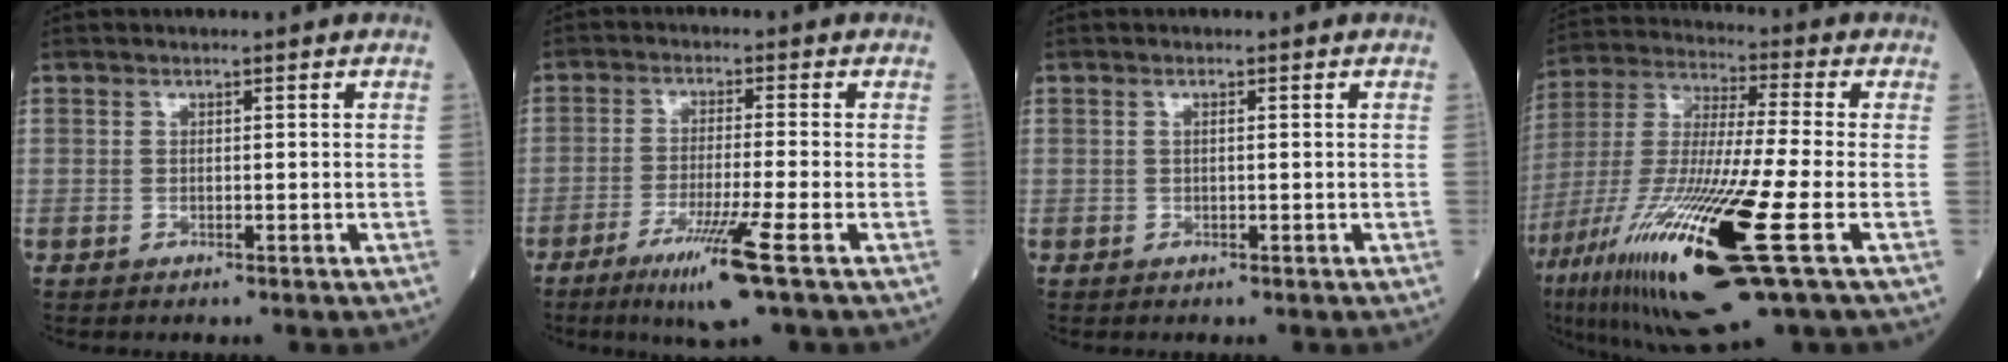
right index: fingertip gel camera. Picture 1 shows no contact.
{"total": 8.6, "force": [-4.4, -1.0, 7.3], "torque": [-0.131, -0.027, -0.081]}
{"total": 0.8, "force": [0.2, 0.1, 0.7], "torque": [-0.019, 0.000, 0.004]}
{"total": 24.9, "force": [-10.0, 2.5, 22.7], "torque": [-0.471, -0.055, -0.178]}